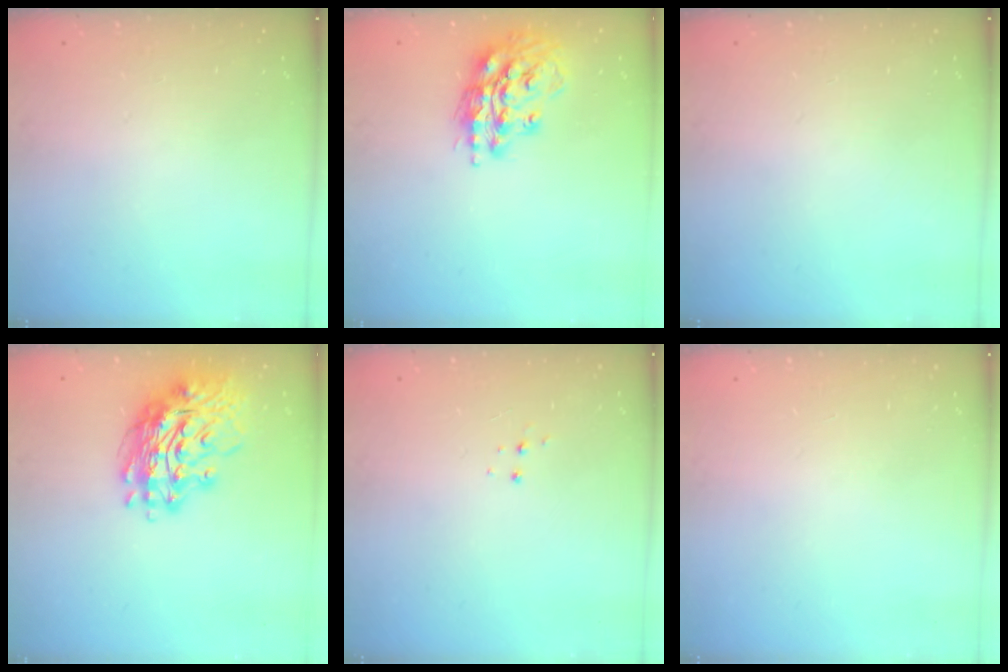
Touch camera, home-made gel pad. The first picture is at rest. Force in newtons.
{"total": 15.3, "press": 15.2, "slide": 1.9}
{"total": 0.0}
{"total": 17.0, "press": 16.8, "slide": 2.5}
{"total": 5.2, "press": 5.2, "slide": 0.3}
{"total": 0.0}